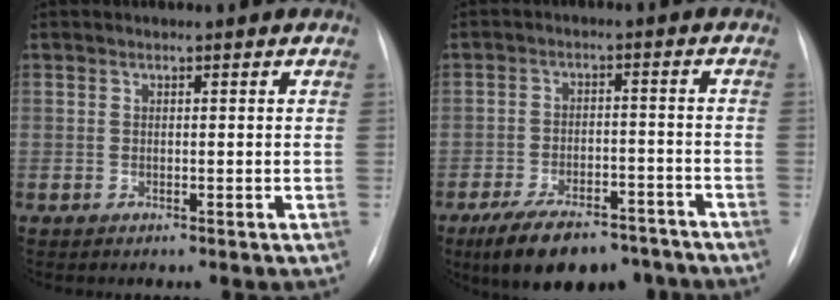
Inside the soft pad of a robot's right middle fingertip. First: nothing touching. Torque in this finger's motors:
{"motor_torque": [1.11, -1.03, 0.18, 0.08]}